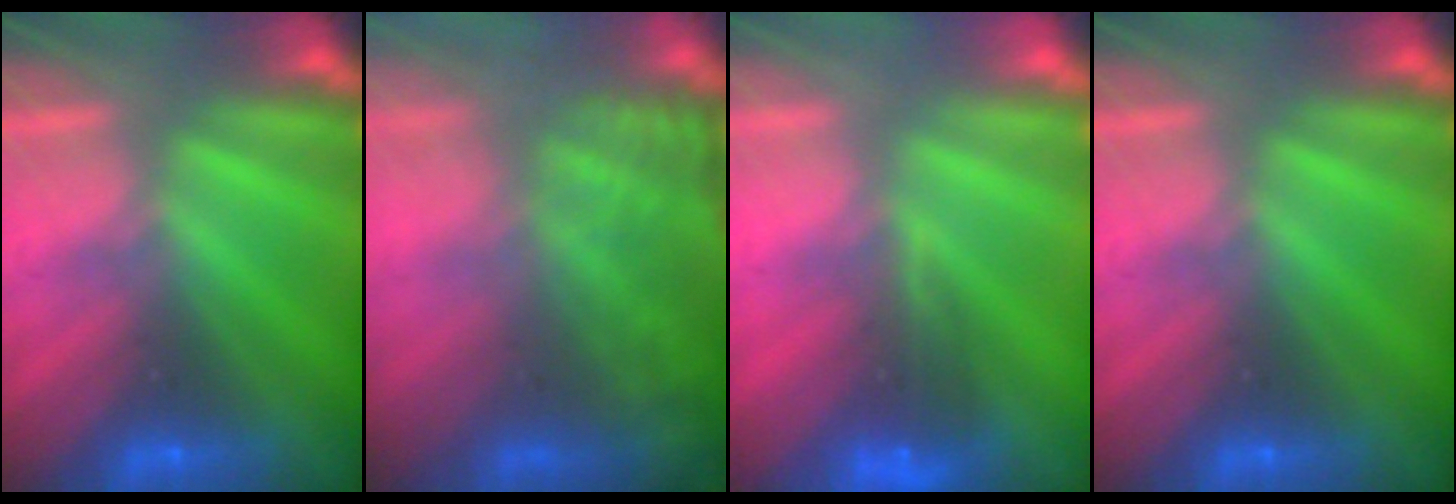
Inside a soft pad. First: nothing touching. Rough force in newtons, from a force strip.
{"total": 7.7}
{"total": 4.6}
{"total": 0.0}